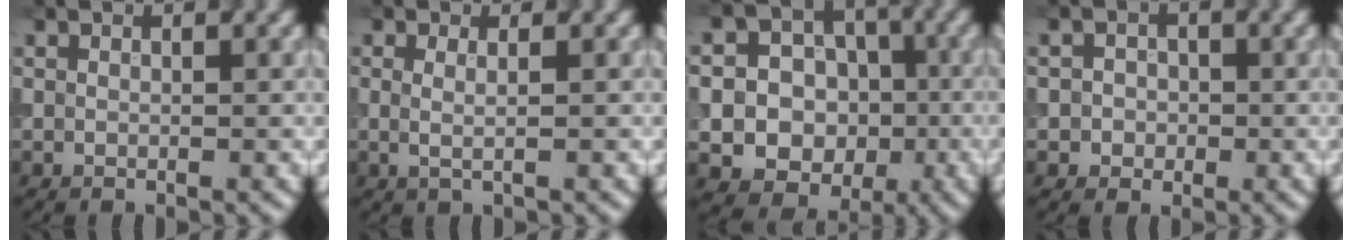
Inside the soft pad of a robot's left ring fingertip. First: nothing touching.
{"total": 1.5, "force": [0.2, 0.5, 1.3], "torque": [-0.023, -0.005, 0.000]}
{"total": 14.0, "force": [-3.3, 12.9, 4.4], "torque": [-0.078, -0.008, -0.061]}
{"total": 2.1, "force": [-0.2, 2.0, 0.6], "torque": [0.014, -0.001, -0.015]}